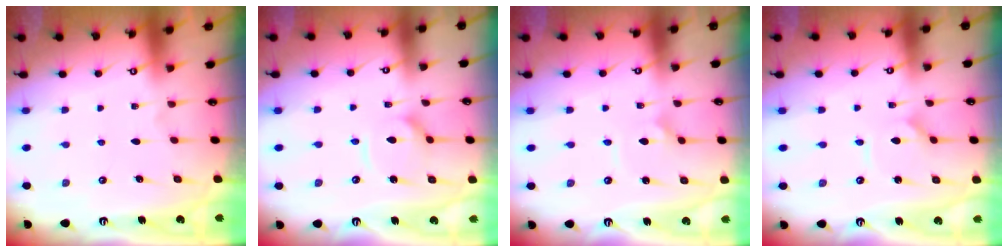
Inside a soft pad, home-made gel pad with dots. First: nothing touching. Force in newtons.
{"total": 8.3, "press": 8.3, "slide": 0.7}
{"total": 1.9, "press": 1.9, "slide": 0.1}
{"total": 0.9, "press": 0.9, "slide": 0.0}